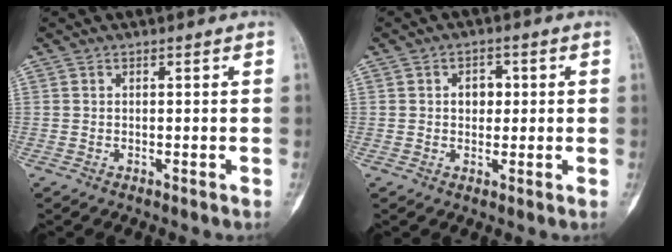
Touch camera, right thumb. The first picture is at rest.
{"total": 3.6, "force": [0.5, 2.8, 2.3], "torque": [-0.011, 0.005, 0.004]}